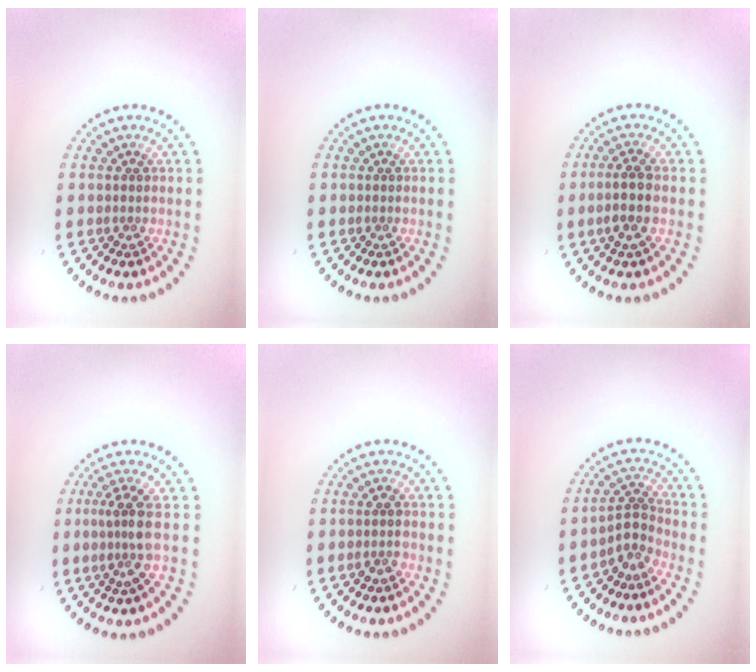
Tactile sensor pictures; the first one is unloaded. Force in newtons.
{"total": 0.0}
{"total": 2.4, "press": 2.3, "slide": 0.9}
{"total": 2.8, "press": 2.0, "slide": 1.9}
{"total": 1.3, "press": 1.3, "slide": 0.2}
{"total": 2.6, "press": 1.8, "slide": 1.8}